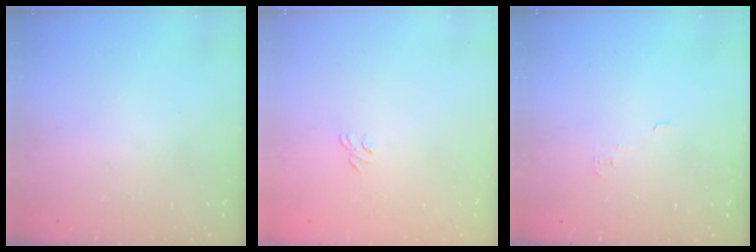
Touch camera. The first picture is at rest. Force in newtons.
{"total": 3.0, "press": 2.8, "slide": 1.0}
{"total": 2.3, "press": 2.3, "slide": 0.3}